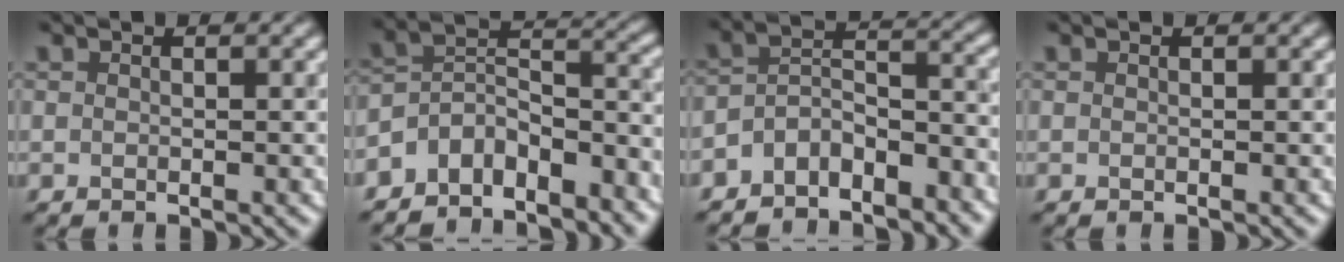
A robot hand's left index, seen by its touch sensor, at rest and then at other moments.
{"total": 7.1, "force": [-5.2, 3.5, 3.4], "torque": [-0.047, 0.001, -0.102]}
{"total": 6.1, "force": [-4.4, 2.8, 3.2], "torque": [-0.050, 0.002, -0.084]}
{"total": 0.0}